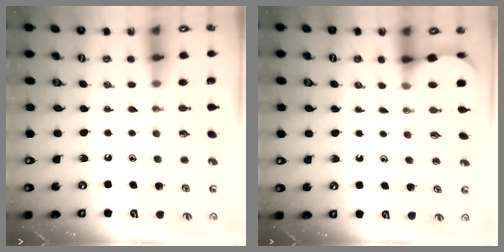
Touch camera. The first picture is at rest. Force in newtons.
{"total": 1.4, "press": 1.4, "slide": 0.1}